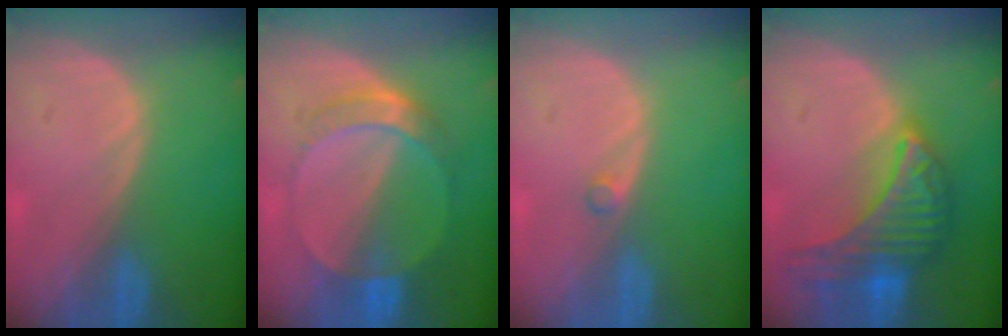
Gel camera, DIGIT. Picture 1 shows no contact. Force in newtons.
{"total": 7.2, "press": 6.4, "slide": 3.3}
{"total": 0.9, "press": 0.9, "slide": 0.2}
{"total": 9.8, "press": 9.8, "slide": 0.6}